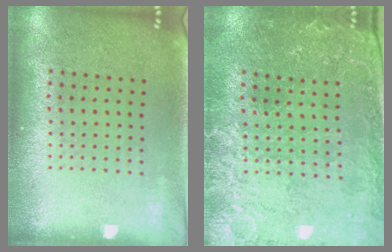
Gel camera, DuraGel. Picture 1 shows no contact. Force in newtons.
{"total": 1.2, "press": 1.2, "slide": 0.4}